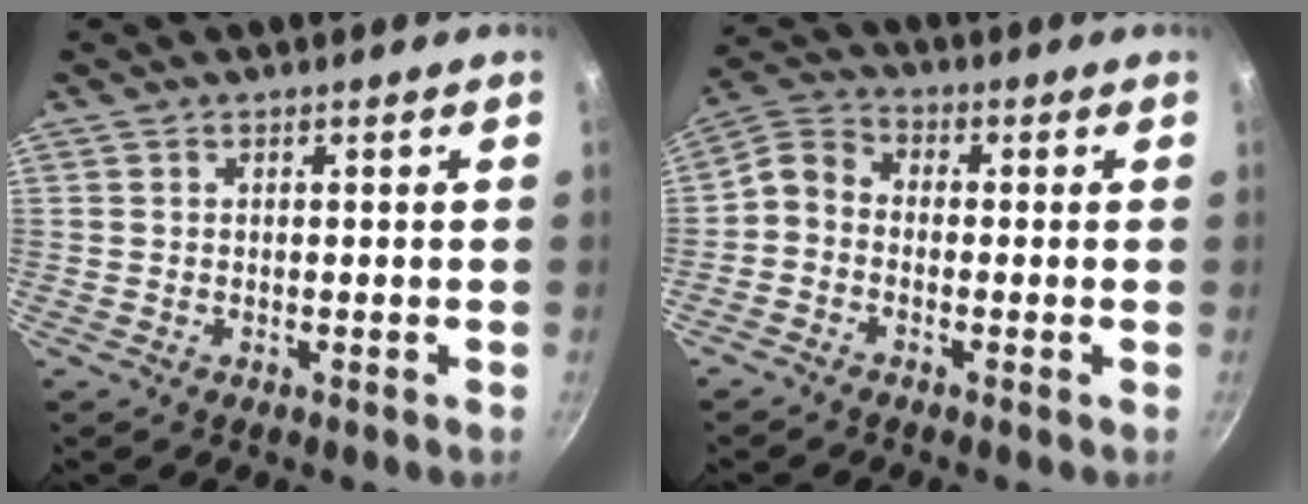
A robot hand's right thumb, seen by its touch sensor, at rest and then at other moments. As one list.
[{"total": 4.9, "force": [-1.7, 3.7, 2.7], "torque": [-0.057, 0.036, -0.054]}]